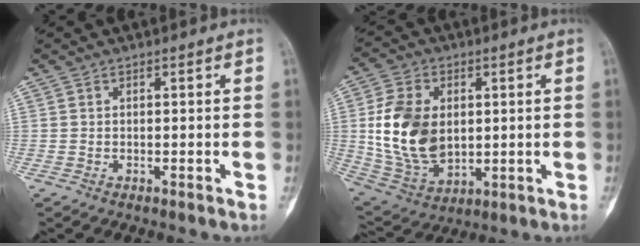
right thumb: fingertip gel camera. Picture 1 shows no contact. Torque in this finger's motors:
{"motor_torque": [1.04, 1.80, 0.88, -0.62, 0.31]}